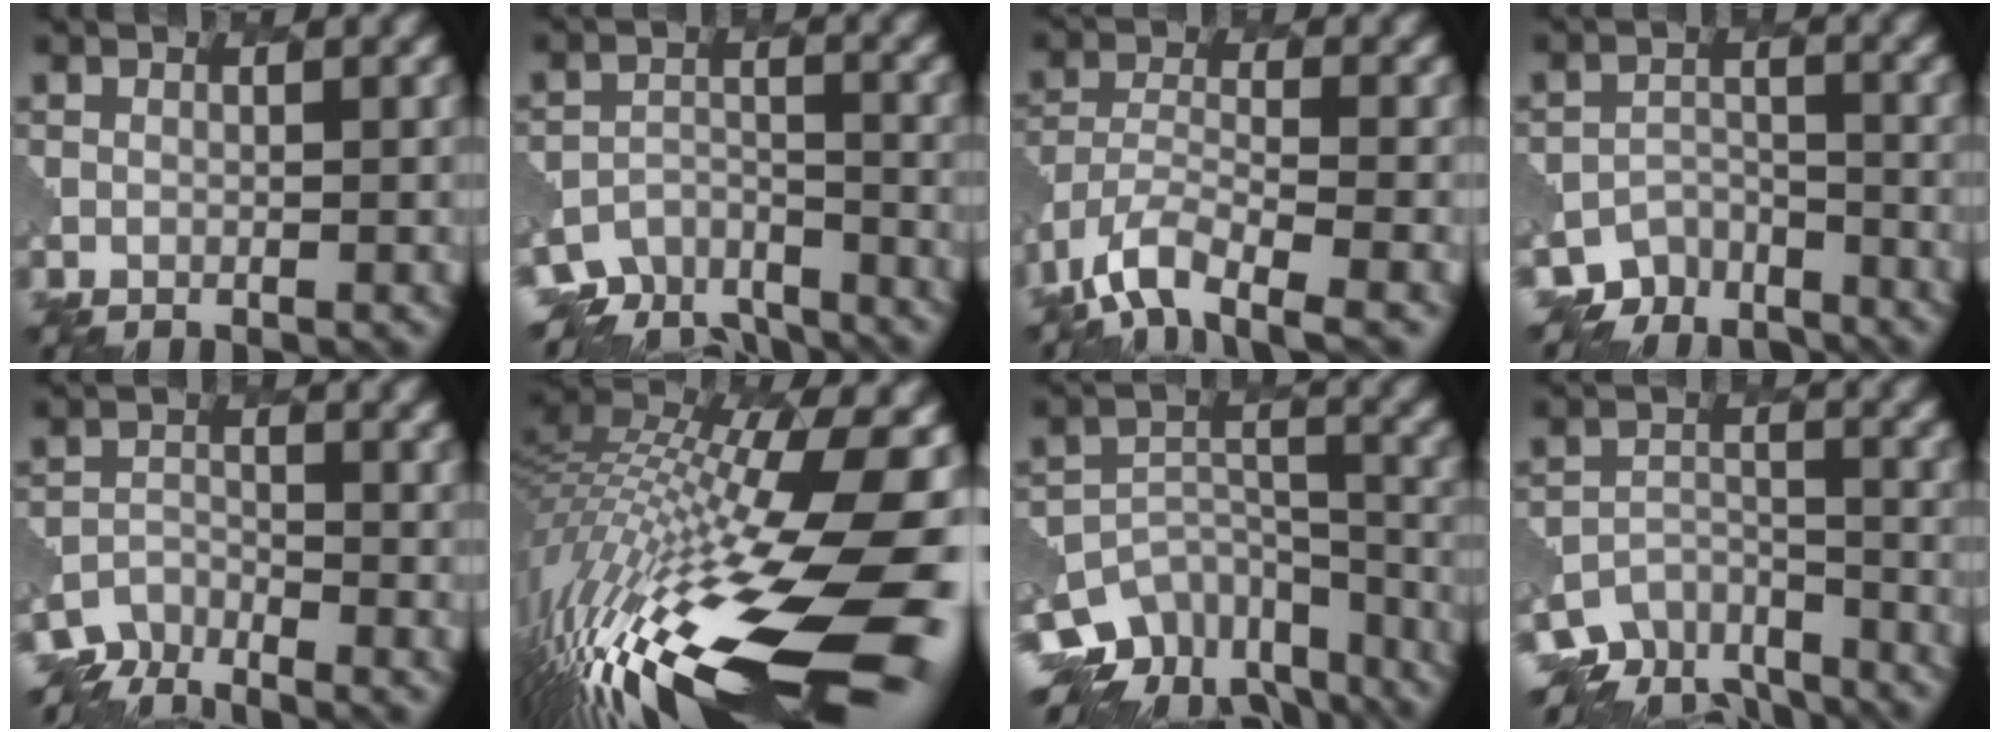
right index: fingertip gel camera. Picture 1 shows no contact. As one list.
[{"total": 6.2, "force": [-5.7, 2.3, 0.9], "torque": [-0.016, -0.012, -0.090]}, {"total": 7.6, "force": [-5.2, 2.9, 4.8], "torque": [-0.093, -0.007, -0.105]}, {"total": 4.9, "force": [-4.4, 2.2, -0.2], "torque": [0.012, -0.011, -0.066]}, {"total": 3.4, "force": [-3.4, 0.3, -0.5], "torque": [0.002, -0.008, -0.068]}, {"total": 17.7, "force": [-5.0, 4.8, 16.3], "torque": [-0.330, -0.017, -0.075]}, {"total": 11.6, "force": [-9.0, 6.4, 3.5], "torque": [-0.063, 0.000, -0.108]}, {"total": 7.1, "force": [-6.3, 3.1, 1.3], "torque": [-0.023, -0.010, -0.090]}]